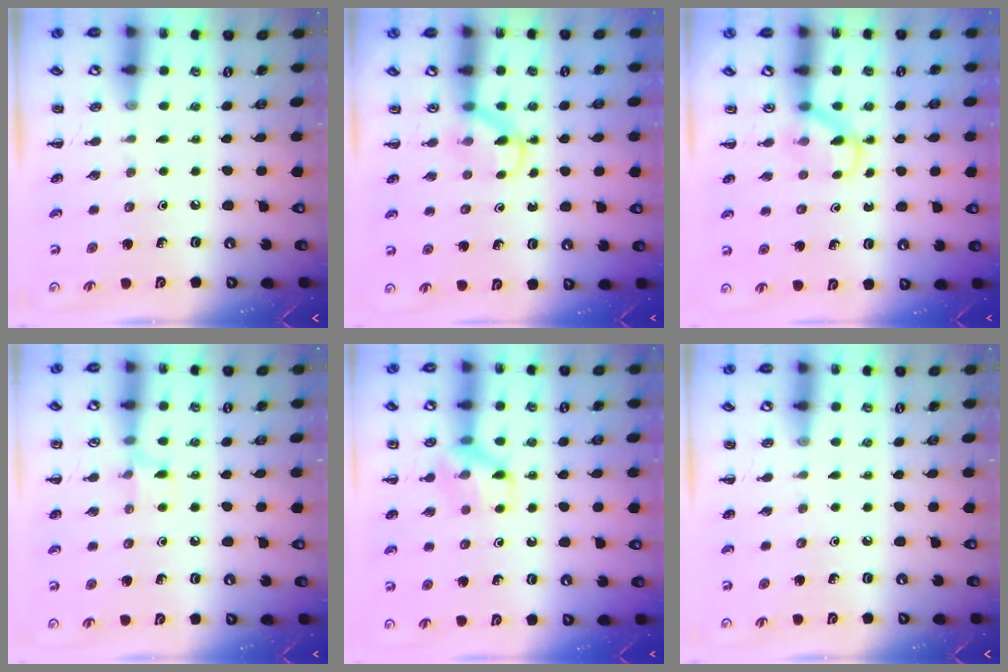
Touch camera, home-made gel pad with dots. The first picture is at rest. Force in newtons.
{"total": 3.6, "press": 3.5, "slide": 1.1}
{"total": 3.6, "press": 3.5, "slide": 1.1}
{"total": 6.4, "press": 6.1, "slide": 1.9}
{"total": 11.3, "press": 11.2, "slide": 1.0}
{"total": 0.0}